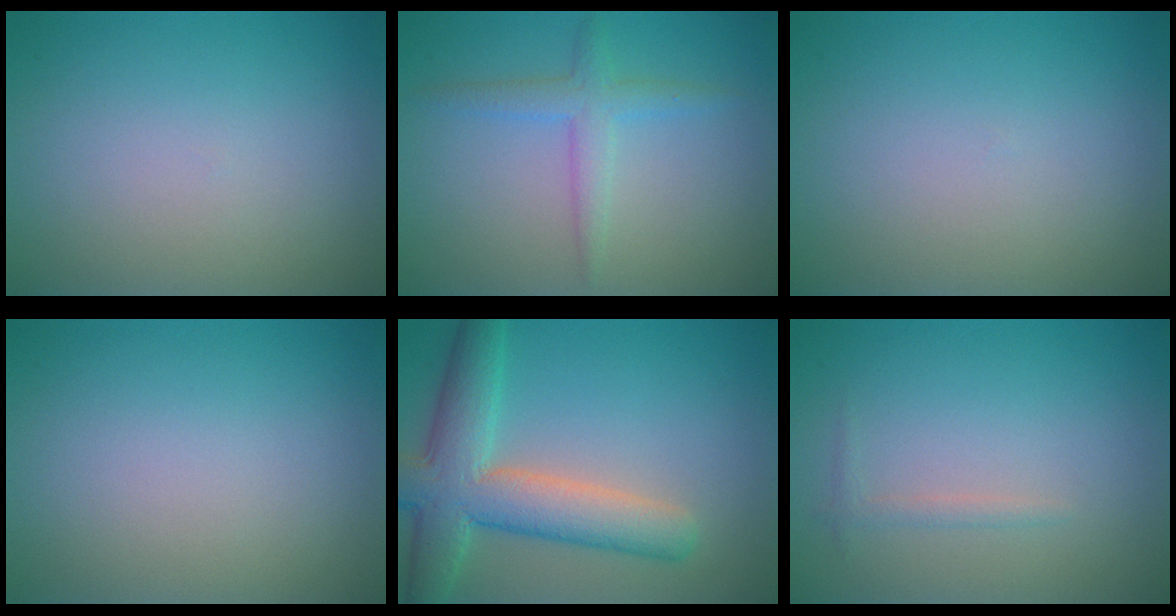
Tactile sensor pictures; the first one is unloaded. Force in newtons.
{"total": 2.5, "press": 2.5, "slide": 0.1}
{"total": 0.0}
{"total": 0.0}
{"total": 7.7, "press": 7.7, "slide": 0.4}
{"total": 0.9, "press": 0.9, "slide": 0.1}